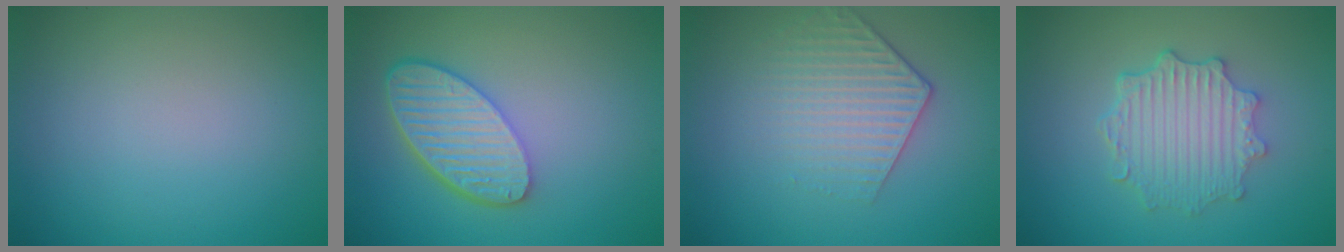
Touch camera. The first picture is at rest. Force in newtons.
{"total": 5.9, "press": 4.5, "slide": 3.8}
{"total": 3.2, "press": 2.8, "slide": 1.5}
{"total": 4.7, "press": 3.7, "slide": 2.8}